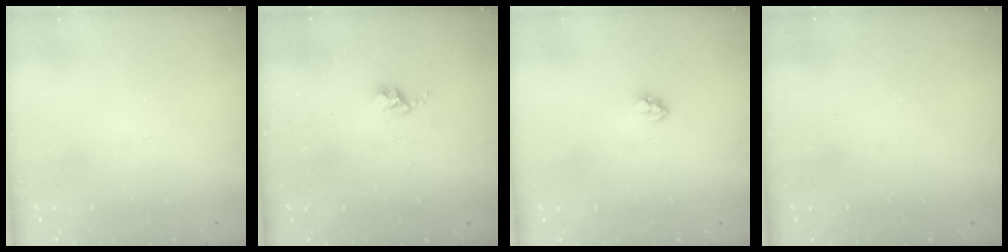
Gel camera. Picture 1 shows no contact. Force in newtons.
{"total": 2.4, "press": 2.4, "slide": 0.3}
{"total": 2.9, "press": 2.9, "slide": 0.2}
{"total": 1.1, "press": 1.1, "slide": 0.1}